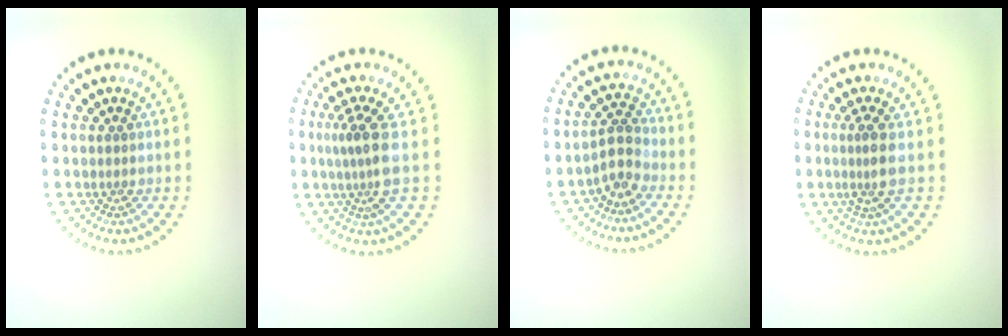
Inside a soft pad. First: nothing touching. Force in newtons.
{"total": 3.3, "press": 2.3, "slide": 2.3}
{"total": 2.5, "press": 2.0, "slide": 1.5}
{"total": 2.5, "press": 1.8, "slide": 1.7}